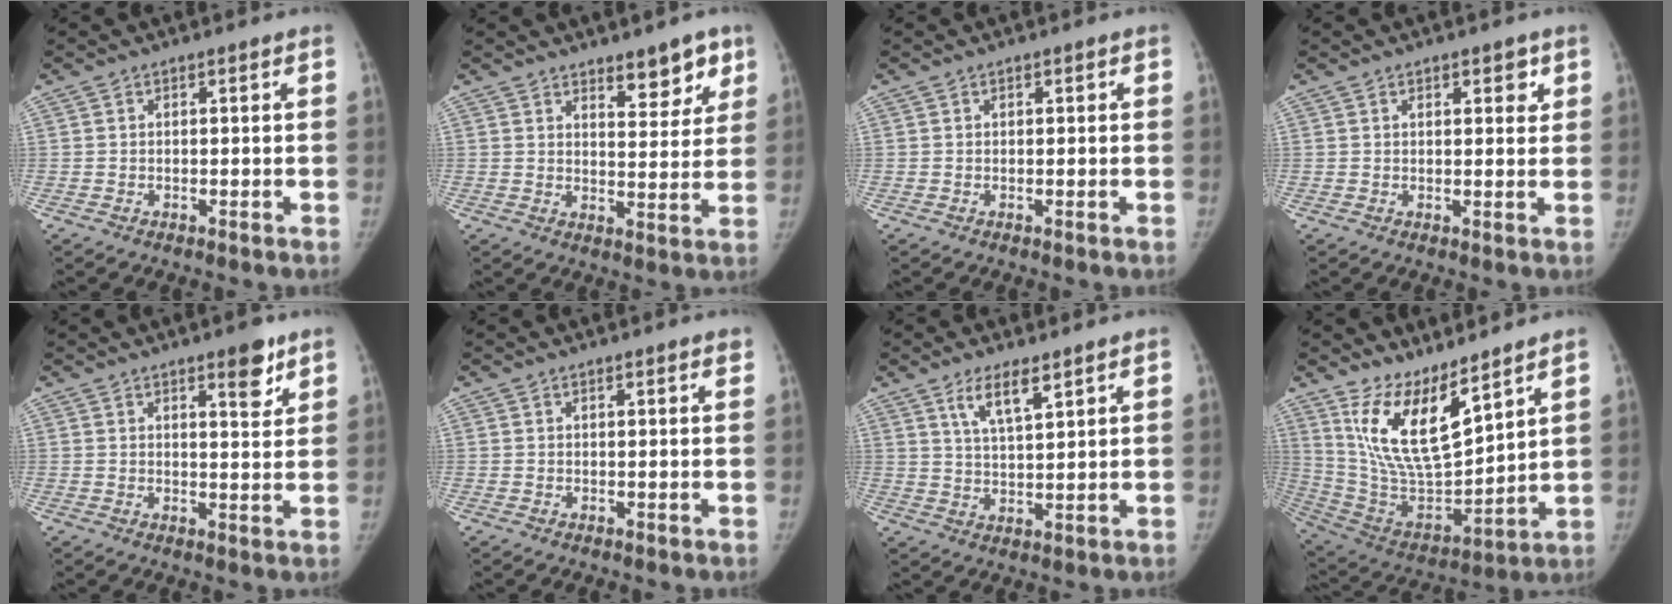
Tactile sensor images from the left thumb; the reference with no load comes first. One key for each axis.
{"total": 8.0, "fx": 5.5, "fy": 3.4, "fz": 4.8, "tx": -0.028, "ty": -0.036, "tz": 0.077}
{"total": 0.7, "fx": 0.3, "fy": 0.4, "fz": 0.4, "tx": -0.001, "ty": 0.000, "tz": 0.003}
{"total": 3.5, "fx": 1.8, "fy": 1.6, "fz": 2.5, "tx": -0.014, "ty": -0.008, "tz": 0.023}
{"total": 5.7, "fx": 3.7, "fy": 1.8, "fz": 4.0, "tx": -0.041, "ty": -0.024, "tz": 0.050}
{"total": 2.0, "fx": 1.6, "fy": 0.3, "fz": 1.2, "tx": -0.008, "ty": -0.001, "tz": 0.020}
{"total": 6.5, "fx": 4.2, "fy": 1.7, "fz": 4.6, "tx": -0.078, "ty": -0.027, "tz": 0.082}
{"total": 16.3, "fx": 10.7, "fy": 5.4, "fz": 11.1, "tx": -0.179, "ty": -0.072, "tz": 0.225}